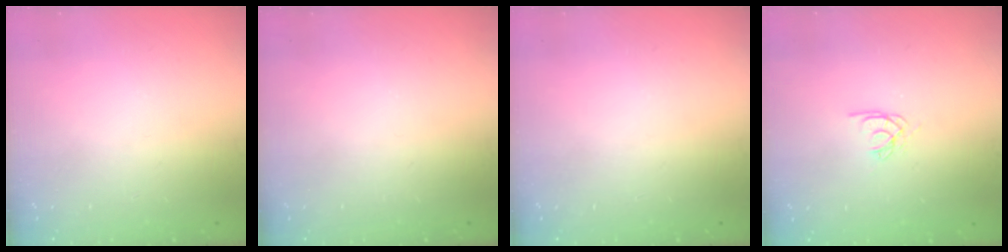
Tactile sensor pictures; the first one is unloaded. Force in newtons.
{"total": 0.0}
{"total": 0.0}
{"total": 2.6, "press": 2.6, "slide": 0.1}